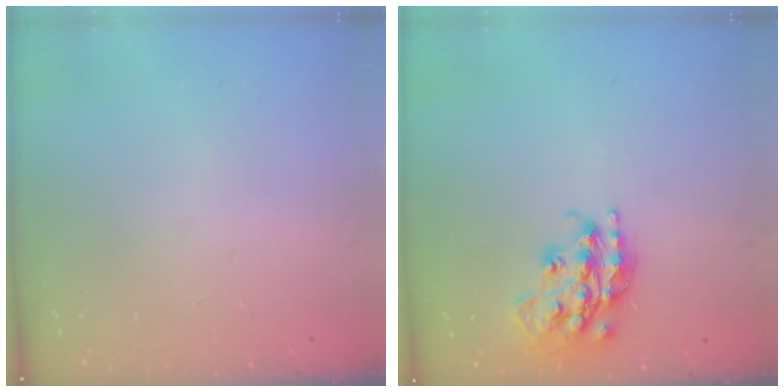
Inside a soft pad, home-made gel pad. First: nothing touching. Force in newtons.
{"total": 18.3, "press": 18.3, "slide": 1.0}